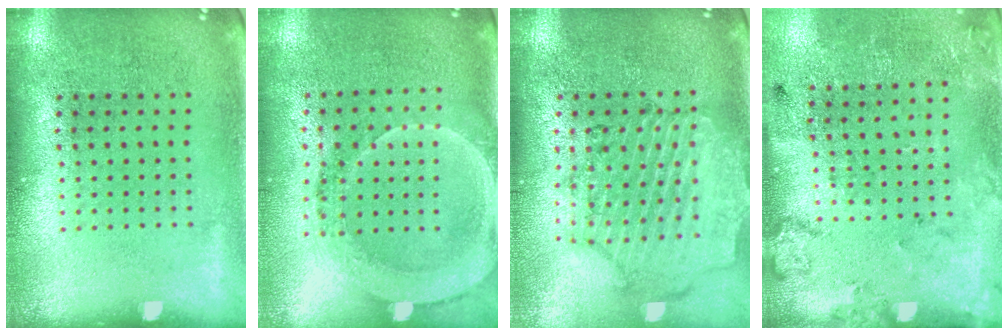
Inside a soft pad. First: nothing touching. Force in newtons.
{"total": 1.8, "press": 1.6, "slide": 0.7}
{"total": 1.6, "press": 1.6, "slide": 0.4}
{"total": 2.2, "press": 1.4, "slide": 1.7}